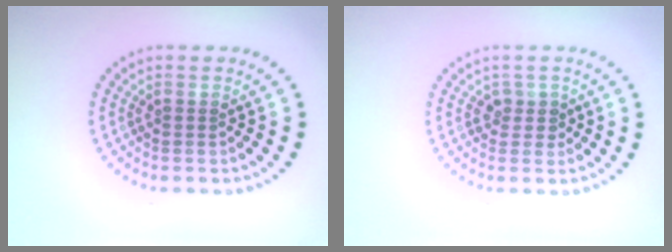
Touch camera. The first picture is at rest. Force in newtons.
{"total": 1.5, "press": 1.3, "slide": 0.8}